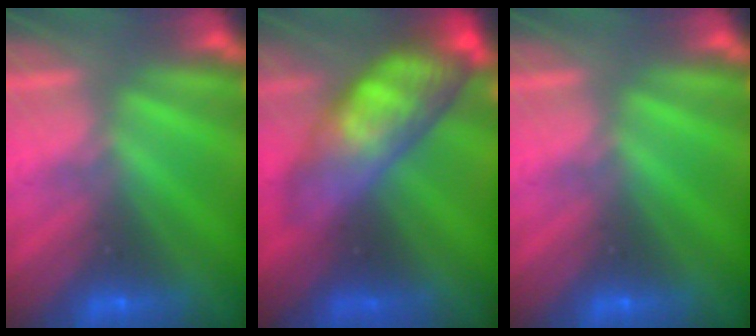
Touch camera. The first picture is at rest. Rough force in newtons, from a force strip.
{"total": 8.1}
{"total": 0.0}